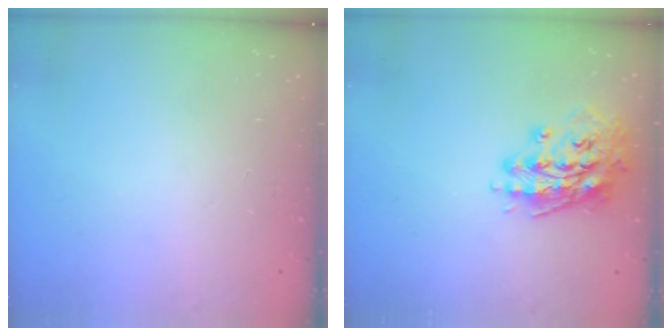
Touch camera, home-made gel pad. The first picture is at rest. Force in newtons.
{"total": 14.8, "press": 14.6, "slide": 2.5}